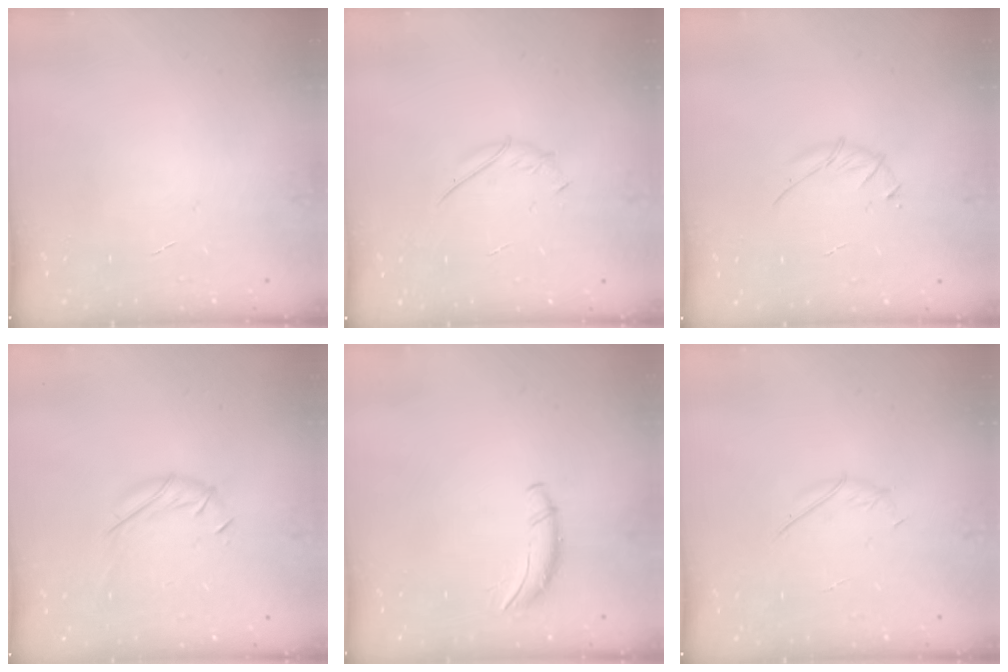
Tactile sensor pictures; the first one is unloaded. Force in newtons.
{"total": 1.9, "press": 1.8, "slide": 0.6}
{"total": 3.5, "press": 3.4, "slide": 0.9}
{"total": 6.0, "press": 6.0, "slide": 0.4}
{"total": 0.0}
{"total": 2.0, "press": 2.0, "slide": 0.6}